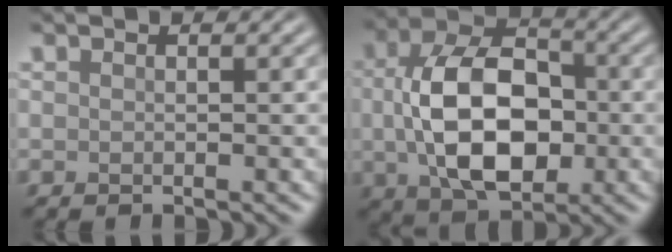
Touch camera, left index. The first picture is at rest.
{"total": 10.8, "force": [-0.3, 6.8, 8.4], "torque": [-0.159, -0.003, -0.002]}